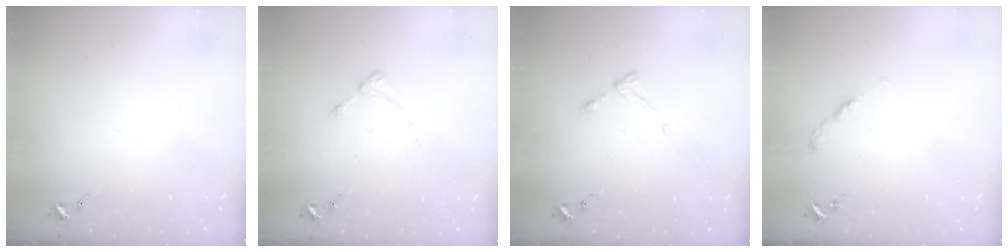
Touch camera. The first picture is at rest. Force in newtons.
{"total": 2.5, "press": 2.5, "slide": 0.3}
{"total": 4.7, "press": 4.7, "slide": 0.7}
{"total": 2.7, "press": 2.6, "slide": 0.3}